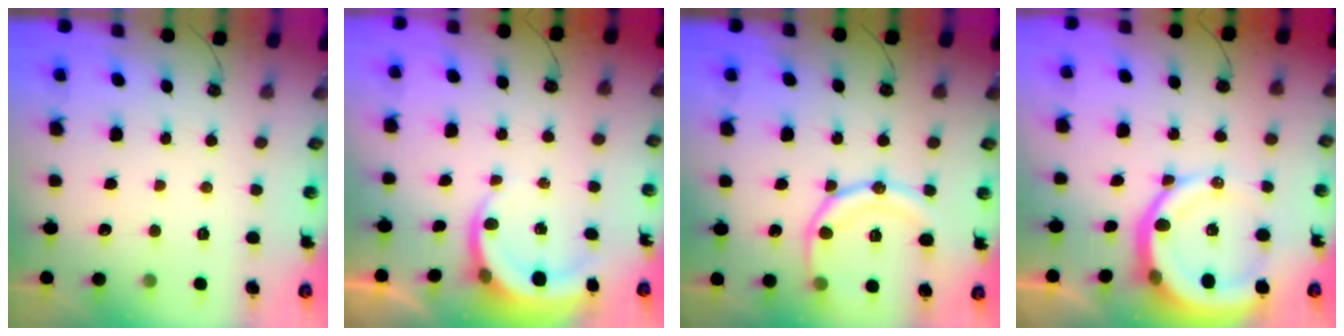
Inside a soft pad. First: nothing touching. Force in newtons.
{"total": 5.0, "press": 5.0, "slide": 0.4}
{"total": 16.6, "press": 16.5, "slide": 1.8}
{"total": 15.0, "press": 14.9, "slide": 2.0}